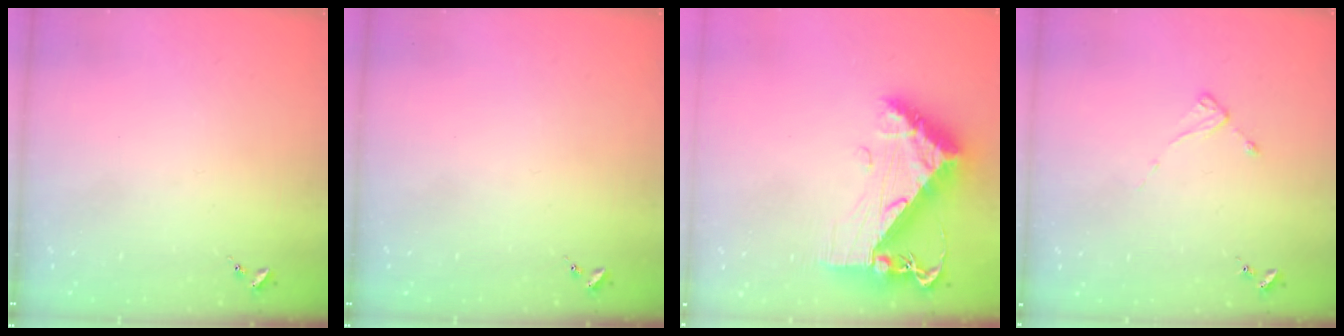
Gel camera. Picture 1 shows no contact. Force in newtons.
{"total": 0.0}
{"total": 13.5, "press": 13.5, "slide": 1.4}
{"total": 2.0, "press": 1.9, "slide": 0.4}